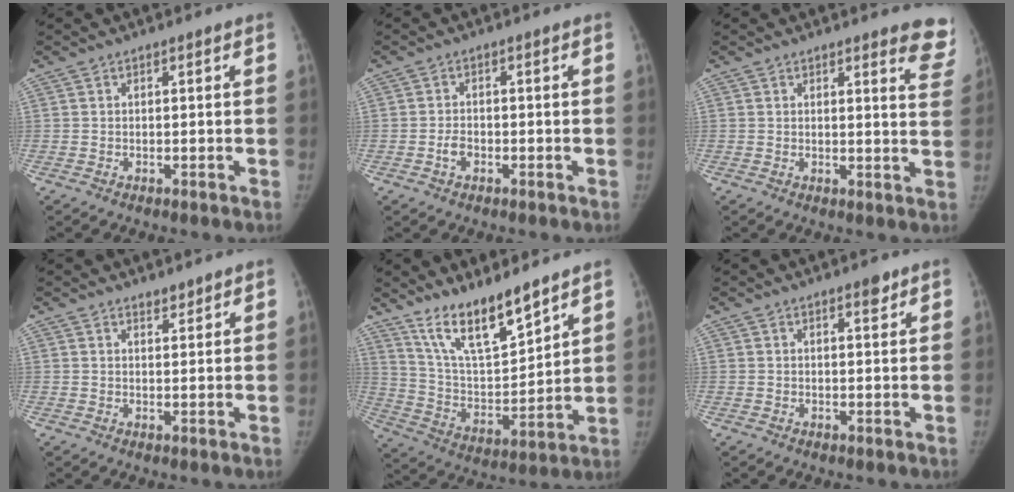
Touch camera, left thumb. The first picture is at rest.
{"total": 2.1, "force": [-0.8, 1.4, 1.3], "torque": [-0.023, 0.007, -0.016]}
{"total": 8.2, "force": [7.0, 1.9, 3.7], "torque": [-0.008, -0.042, 0.052]}
{"total": 1.9, "force": [1.7, 0.5, 0.5], "torque": [0.002, -0.015, 0.027]}
{"total": 14.9, "force": [11.4, 4.0, 8.7], "torque": [-0.126, -0.074, 0.218]}
{"total": 2.0, "force": [1.4, 0.5, 1.3], "torque": [-0.013, -0.009, 0.021]}